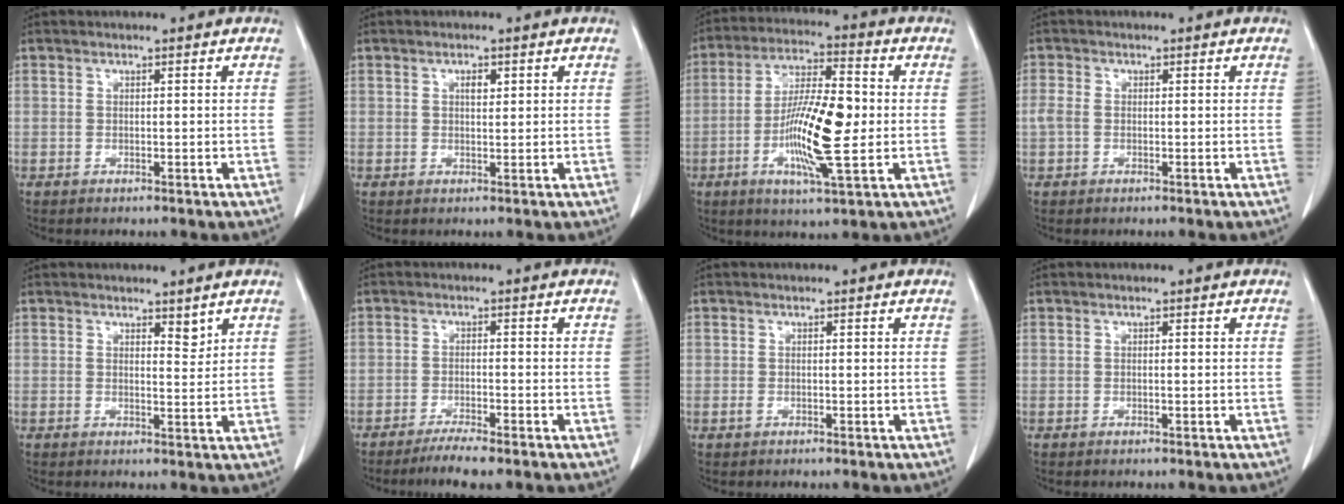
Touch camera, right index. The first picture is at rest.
{"total": 1.5, "force": [0.6, 0.7, 1.3], "torque": [-0.021, 0.000, 0.010]}
{"total": 13.9, "force": [-1.9, 2.4, 13.6], "torque": [-0.254, -0.001, -0.035]}
{"total": 1.9, "force": [-0.1, 1.3, 1.3], "torque": [-0.041, 0.008, -0.003]}
{"total": 1.9, "force": [1.5, 0.6, 1.0], "torque": [-0.013, -0.010, 0.025]}
{"total": 4.4, "force": [-3.5, 0.1, 2.7], "torque": [-0.048, -0.009, -0.061]}
{"total": 0.5, "force": [-0.1, 0.4, 0.2], "torque": [-0.006, 0.000, -0.002]}
{"total": 0.0}